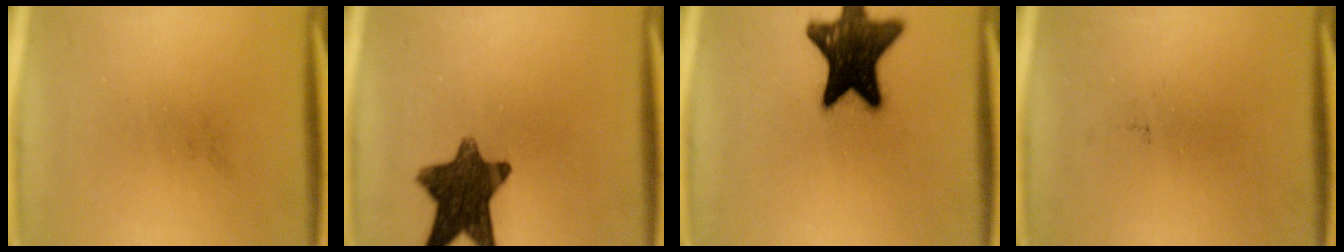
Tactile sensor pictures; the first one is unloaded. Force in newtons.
{"total": 11.8}
{"total": 18.2}
{"total": 0.0}